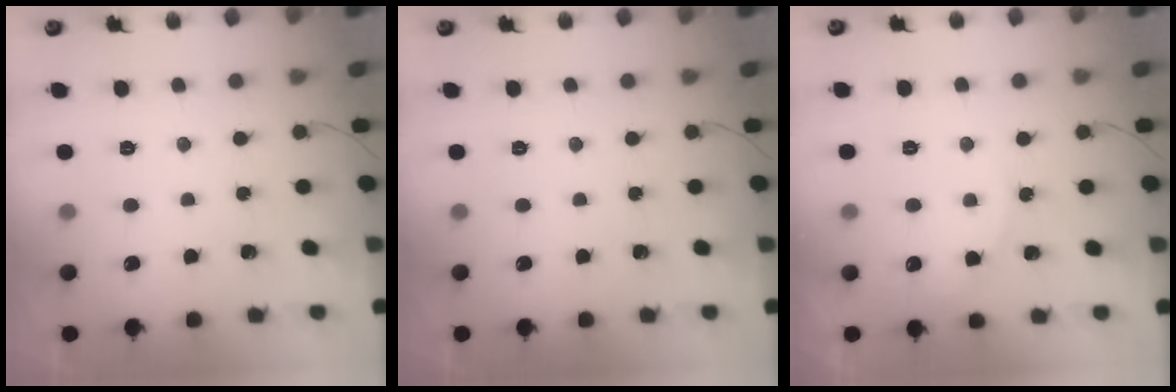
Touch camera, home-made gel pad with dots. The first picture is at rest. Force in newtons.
{"total": 0.0}
{"total": 3.7, "press": 3.7, "slide": 0.5}